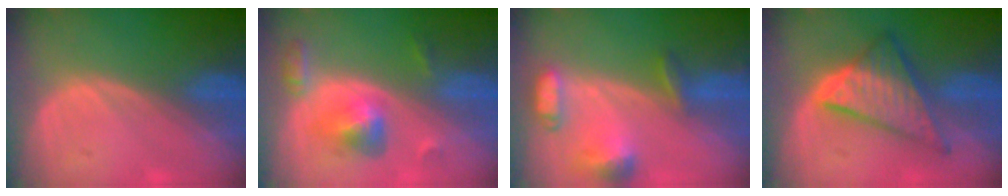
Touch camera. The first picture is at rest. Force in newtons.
{"total": 6.0, "press": 5.3, "slide": 2.8}
{"total": 6.6, "press": 6.3, "slide": 2.2}
{"total": 9.2, "press": 9.1, "slide": 0.6}